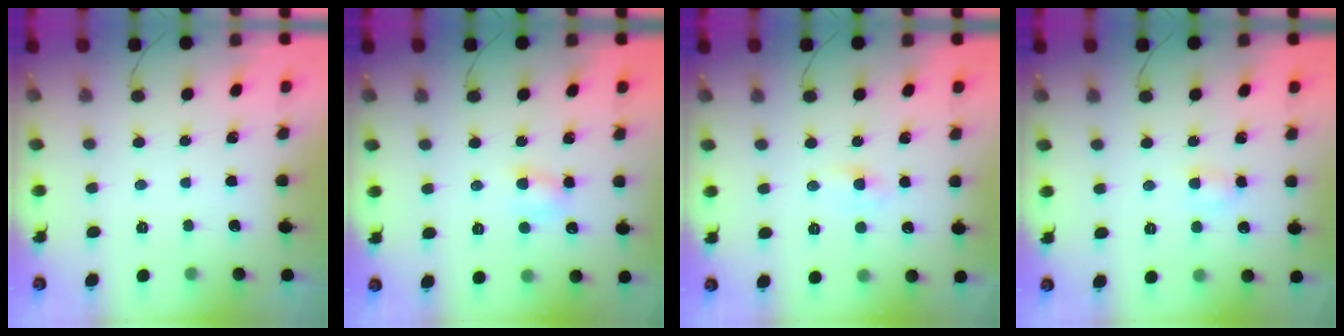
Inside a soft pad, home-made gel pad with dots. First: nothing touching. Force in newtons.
{"total": 4.4, "press": 4.2, "slide": 1.3}
{"total": 2.4, "press": 2.2, "slide": 0.9}
{"total": 3.2, "press": 3.0, "slide": 1.1}